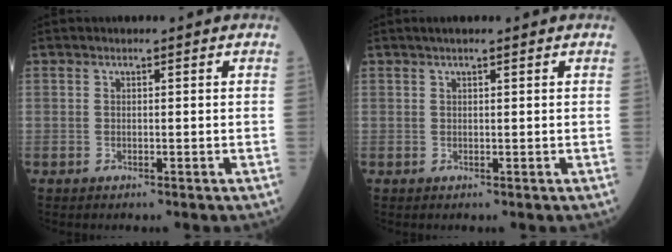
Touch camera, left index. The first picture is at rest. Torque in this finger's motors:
{"motor_torque": [0.22, -0.16, 0.03, 0.01]}